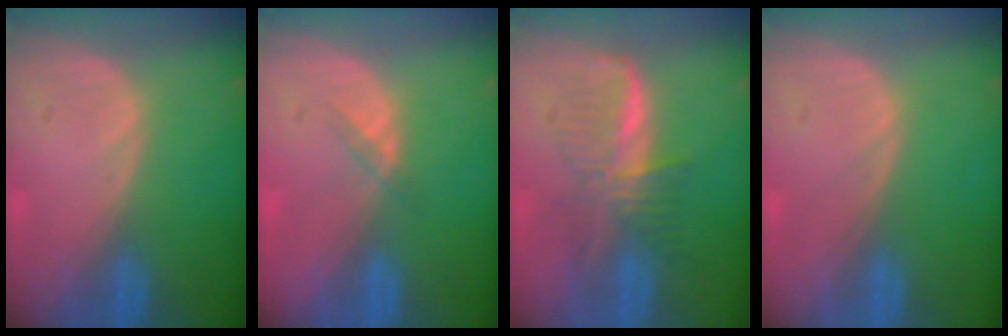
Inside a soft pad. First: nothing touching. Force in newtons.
{"total": 1.4, "press": 1.1, "slide": 0.8}
{"total": 6.1, "press": 6.1, "slide": 0.1}
{"total": 0.0}